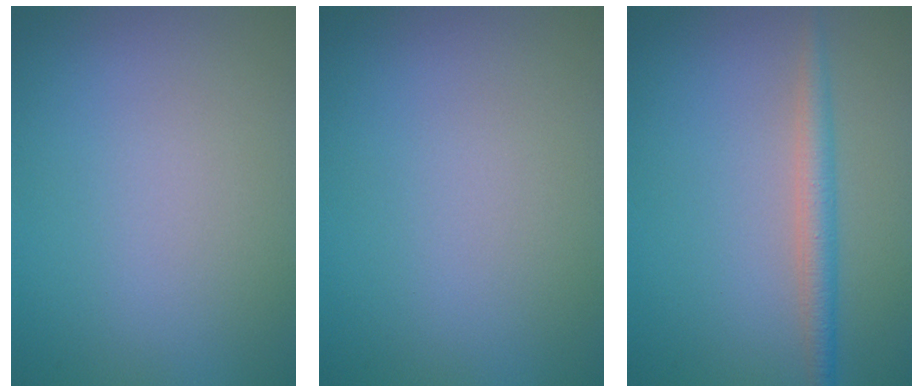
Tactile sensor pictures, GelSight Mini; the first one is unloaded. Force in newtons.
{"total": 0.0}
{"total": 2.5, "press": 2.5, "slide": 0.1}